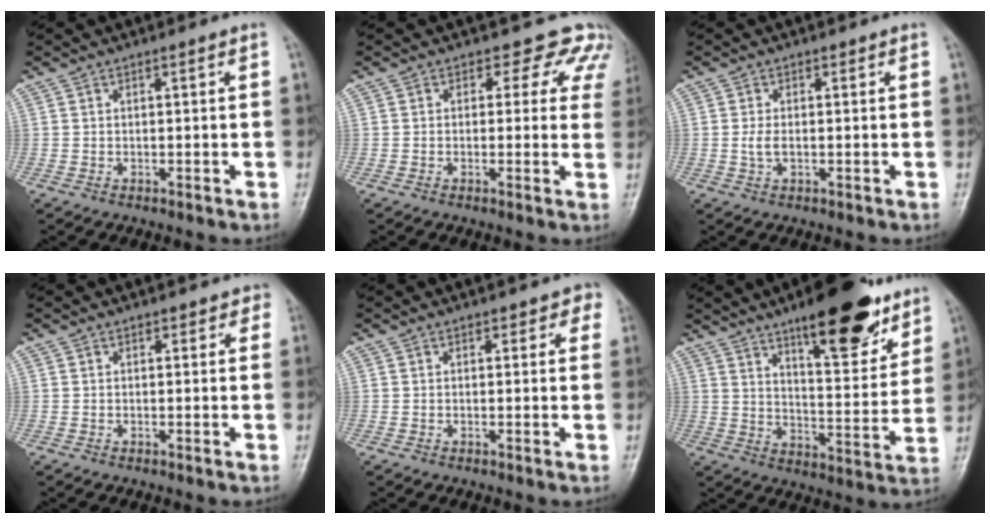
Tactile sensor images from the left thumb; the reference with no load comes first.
{"total": 7.4, "force": [5.4, 4.7, 2.0], "torque": [0.024, -0.016, 0.033]}
{"total": 2.1, "force": [-0.1, 1.2, 1.7], "torque": [-0.037, -0.003, -0.004]}
{"total": 1.6, "force": [0.9, 1.2, 0.6], "torque": [0.018, -0.001, 0.004]}
{"total": 2.5, "force": [1.5, 1.6, 1.2], "torque": [0.019, -0.002, 0.010]}
{"total": 18.4, "force": [12.0, 5.9, 12.7], "torque": [-0.141, -0.068, 0.185]}